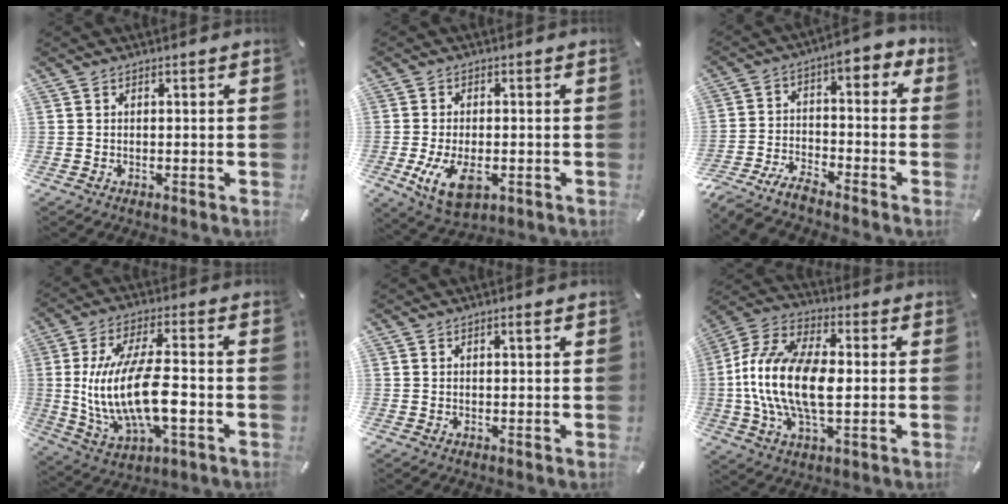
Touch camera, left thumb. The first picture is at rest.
{"total": 8.4, "force": [-2.3, 4.9, 6.5], "torque": [-0.132, -0.011, -0.042]}
{"total": 7.5, "force": [-6.1, 2.7, 3.4], "torque": [-0.071, 0.019, -0.123]}
{"total": 17.7, "force": [-1.4, 6.9, 16.3], "torque": [-0.335, -0.006, -0.023]}
{"total": 1.2, "force": [0.6, 0.3, 0.9], "torque": [-0.018, 0.002, 0.009]}
{"total": 17.1, "force": [-1.1, 9.2, 14.4], "torque": [-0.316, -0.003, -0.022]}